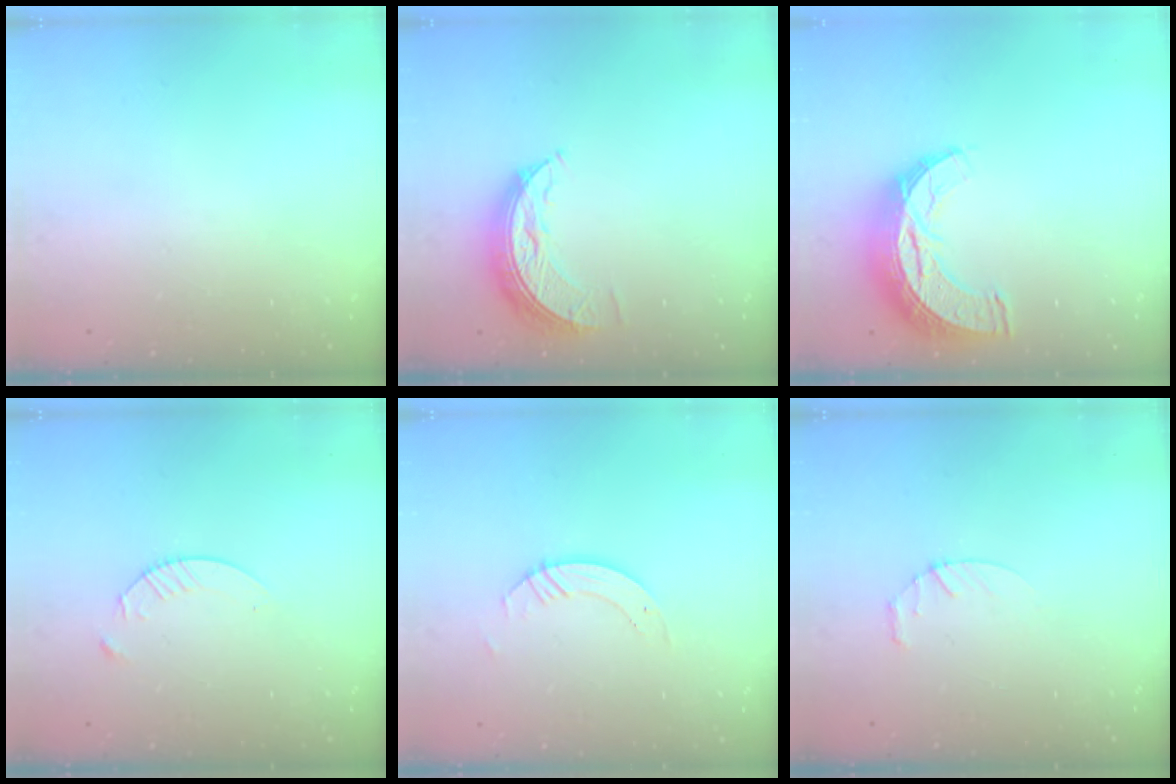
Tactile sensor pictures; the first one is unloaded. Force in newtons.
{"total": 8.4, "press": 8.4, "slide": 0.2}
{"total": 12.7, "press": 12.7, "slide": 0.8}
{"total": 4.8, "press": 4.8, "slide": 0.6}
{"total": 3.4, "press": 3.4, "slide": 0.1}
{"total": 2.8, "press": 2.8, "slide": 0.4}